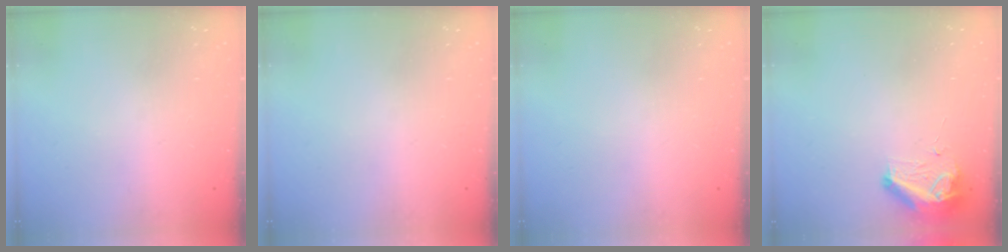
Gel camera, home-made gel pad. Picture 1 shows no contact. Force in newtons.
{"total": 0.0}
{"total": 0.0}
{"total": 9.6, "press": 9.3, "slide": 2.5}